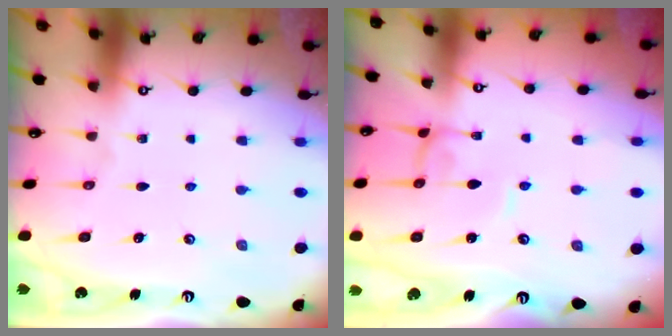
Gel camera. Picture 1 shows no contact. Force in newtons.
{"total": 2.2, "press": 2.2, "slide": 0.1}